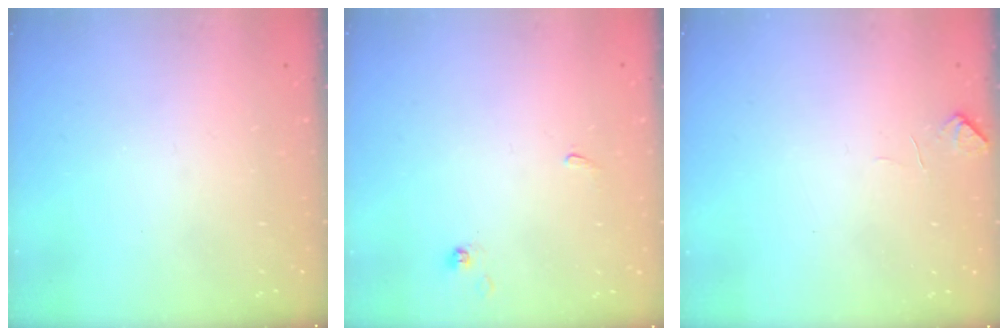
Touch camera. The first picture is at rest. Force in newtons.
{"total": 0.7, "press": 0.6, "slide": 0.3}
{"total": 0.8, "press": 0.5, "slide": 0.6}